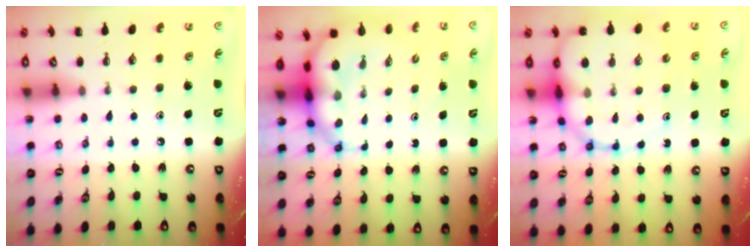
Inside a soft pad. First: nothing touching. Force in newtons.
{"total": 7.6, "press": 7.1, "slide": 2.5}
{"total": 15.1, "press": 14.6, "slide": 3.9}